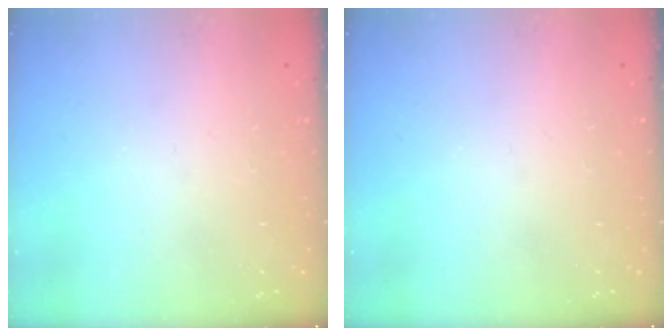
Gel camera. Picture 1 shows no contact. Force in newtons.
{"total": 0.0}